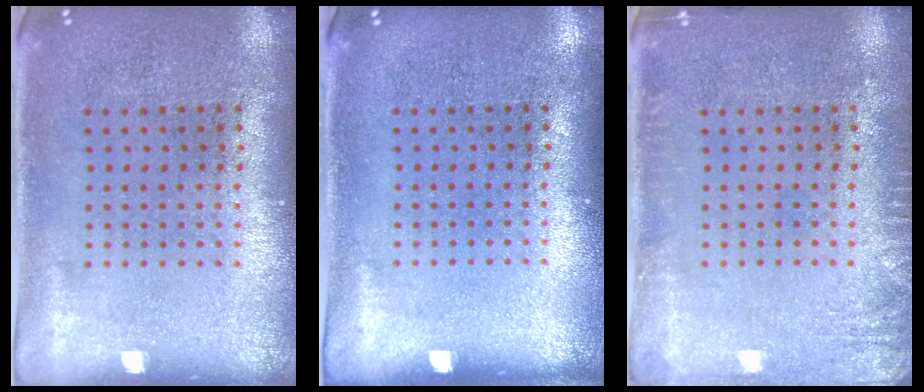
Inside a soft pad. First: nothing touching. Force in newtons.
{"total": 0.0}
{"total": 2.0, "press": 1.9, "slide": 0.2}